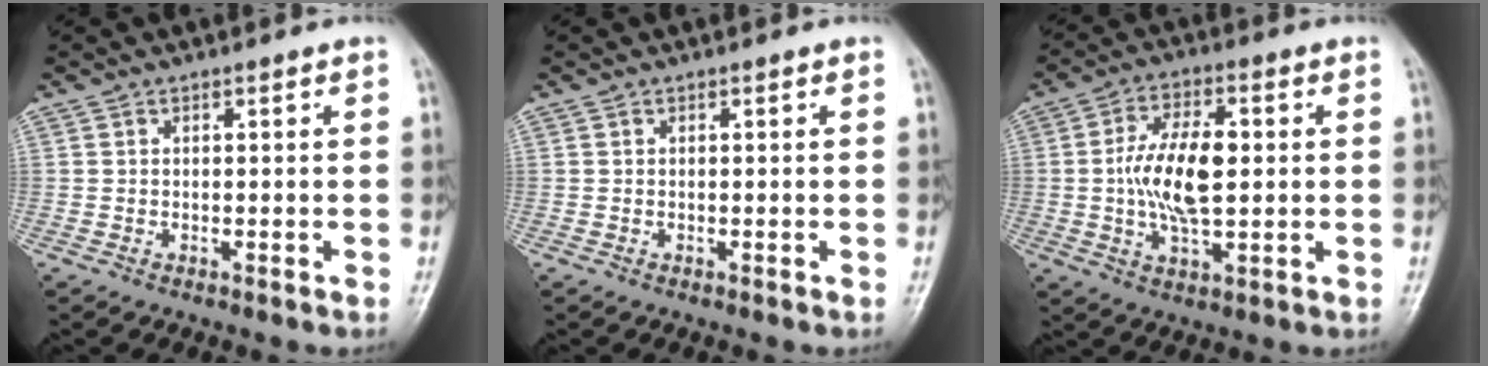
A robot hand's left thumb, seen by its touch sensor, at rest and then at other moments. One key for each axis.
{"total": 0.0}
{"total": 12.3, "fx": 0.5, "fy": 5.8, "fz": 10.8, "tx": -0.200, "ty": 0.006, "tz": 0.007}